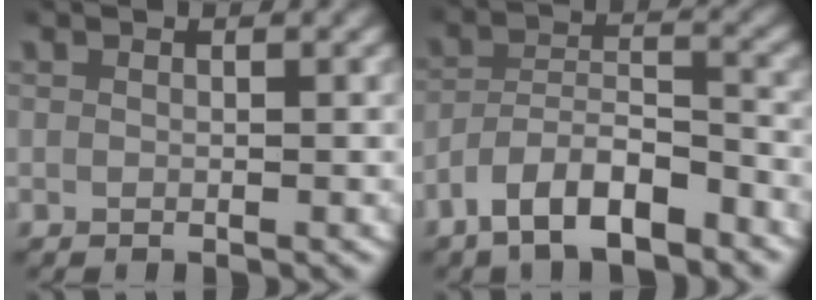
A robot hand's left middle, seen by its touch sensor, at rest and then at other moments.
{"total": 6.6, "force": [-4.7, 3.6, 2.8], "torque": [-0.048, -0.001, -0.091]}